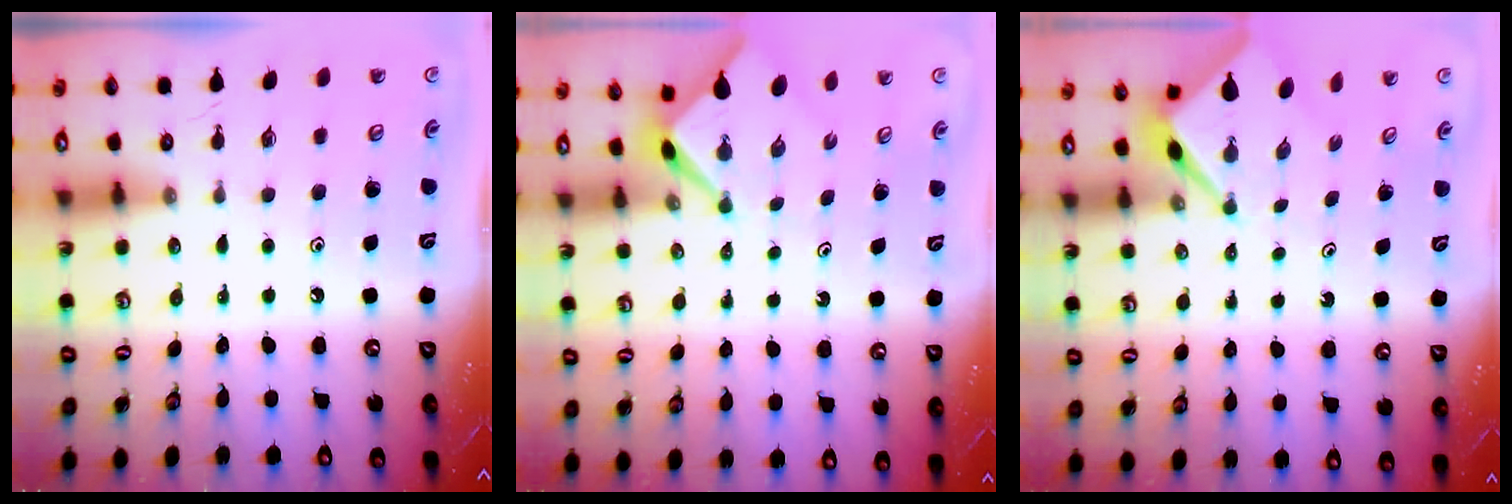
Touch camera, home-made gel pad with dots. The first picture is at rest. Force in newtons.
{"total": 3.0, "press": 3.0, "slide": 0.3}
{"total": 2.6, "press": 2.6, "slide": 0.2}